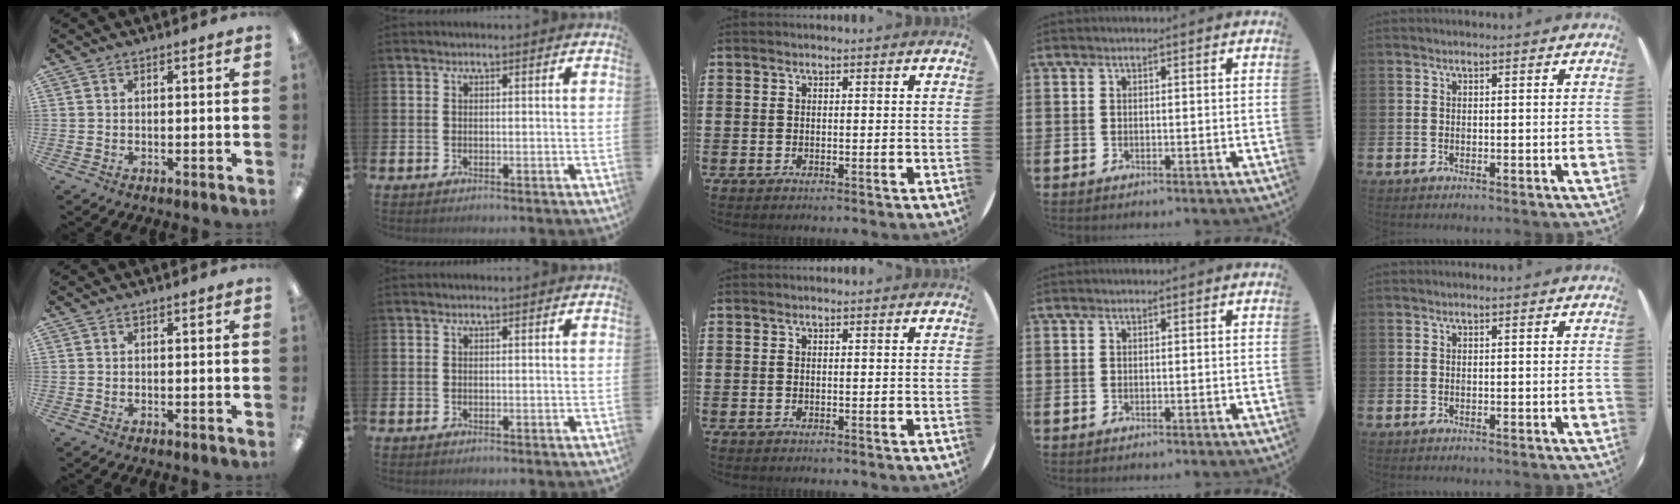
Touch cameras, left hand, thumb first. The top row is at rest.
{}